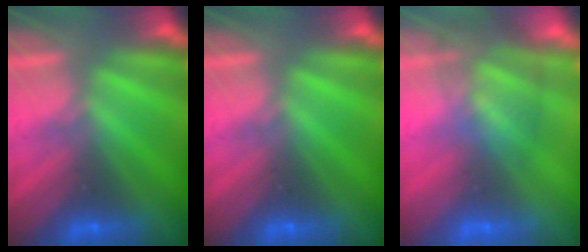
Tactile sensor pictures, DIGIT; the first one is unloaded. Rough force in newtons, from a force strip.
{"total": 0.0}
{"total": 3.5}